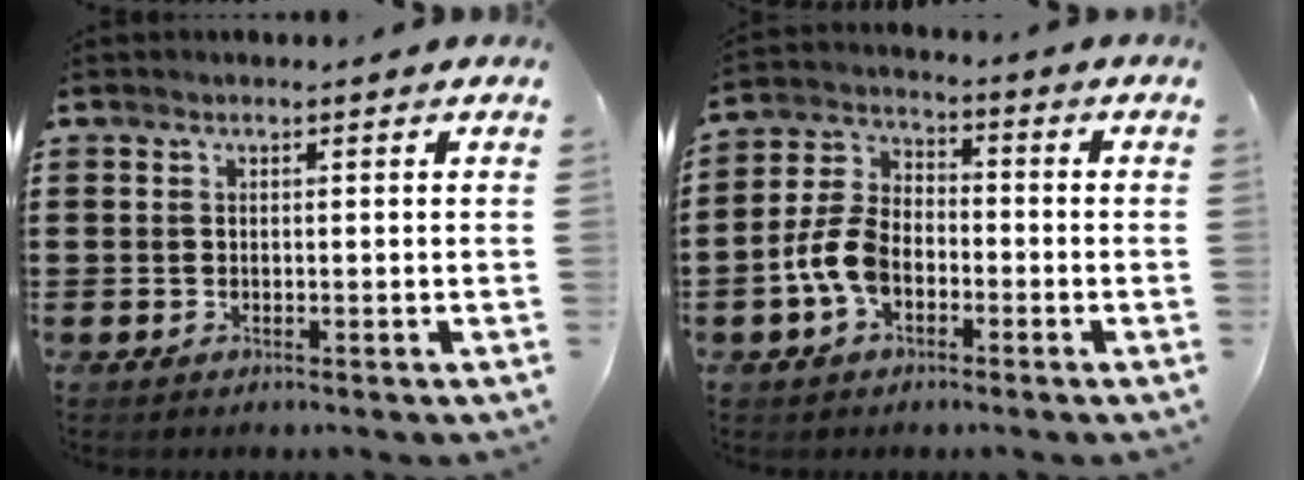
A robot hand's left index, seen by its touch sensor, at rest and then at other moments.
{"total": 7.3, "force": [-2.9, 4.5, 5.0], "torque": [-0.135, 0.004, -0.064]}